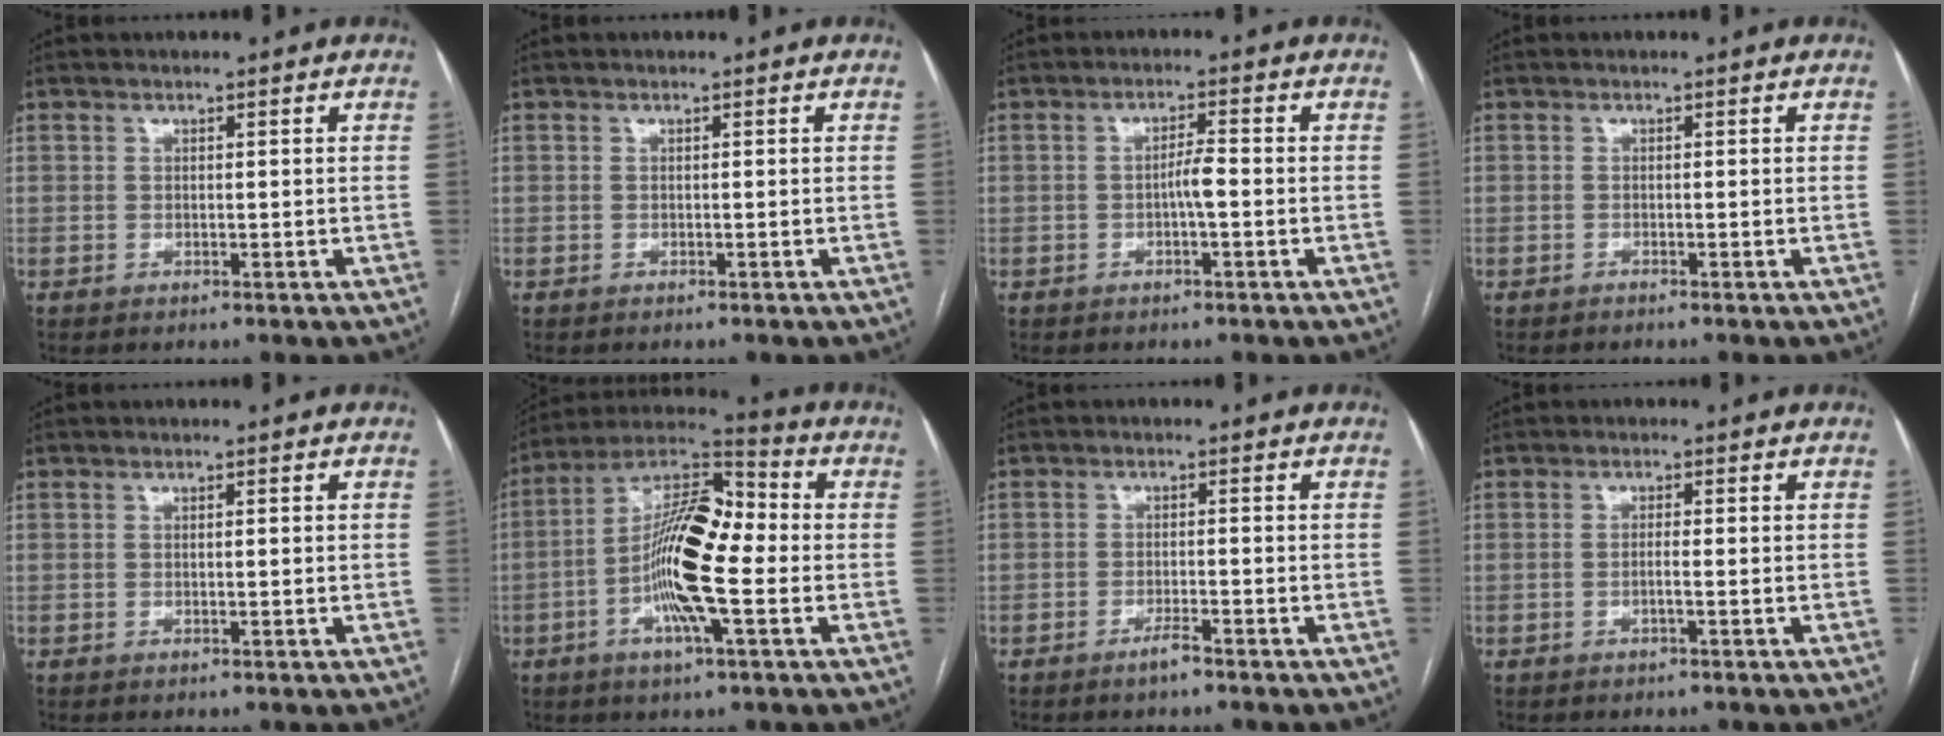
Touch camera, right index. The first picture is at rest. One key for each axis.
{"total": 0.0}
{"total": 2.7, "fx": -0.7, "fy": 0.2, "fz": 2.6, "tx": -0.044, "ty": 0.003, "tz": -0.012}
{"total": 0.6, "fx": -0.6, "fy": -0.2, "fz": 0.2, "tx": -0.002, "ty": 0.001, "tz": -0.010}
{"total": 0.7, "fx": 0.0, "fy": 0.0, "fz": 0.7, "tx": -0.012, "ty": 0.000, "tz": 0.002}
{"total": 15.4, "fx": -2.5, "fy": 3.5, "fz": 14.8, "tx": -0.273, "ty": 0.018, "tz": -0.050}
{"total": 2.1, "fx": -1.7, "fy": 0.1, "fz": 1.2, "tx": -0.026, "ty": -0.002, "tz": -0.029}
{"total": 1.3, "fx": -0.4, "fy": 0.0, "fz": 1.2, "tx": -0.021, "ty": 0.001, "tz": -0.008}